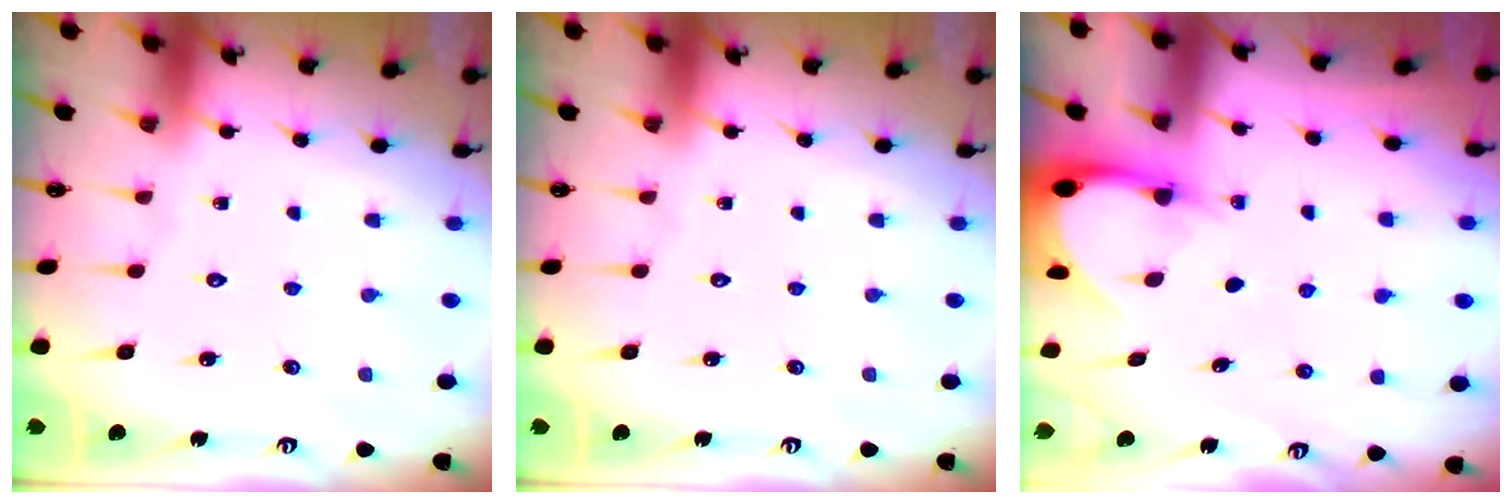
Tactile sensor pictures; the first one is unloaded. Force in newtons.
{"total": 0.0}
{"total": 4.0, "press": 4.0, "slide": 0.2}